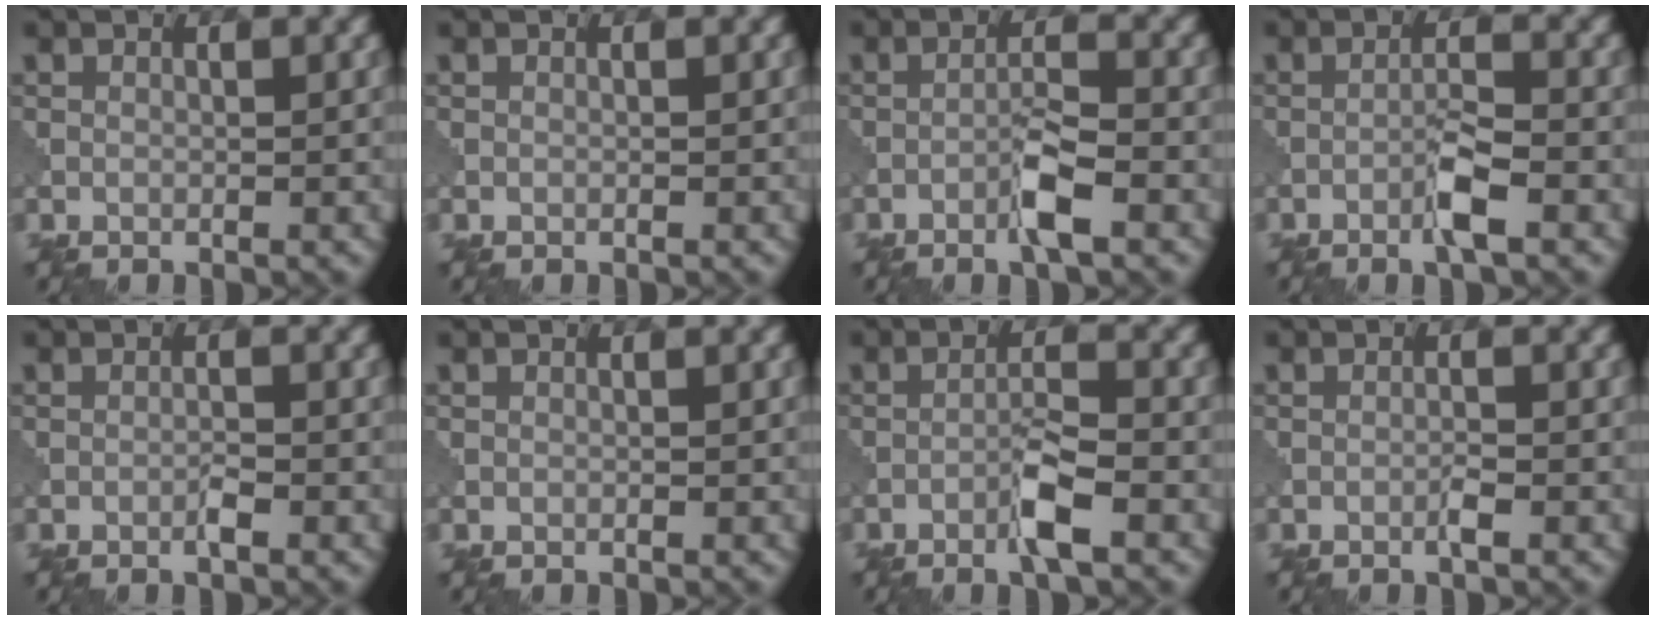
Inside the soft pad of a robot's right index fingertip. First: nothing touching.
{"total": 0.0}
{"total": 3.5, "force": [-1.8, 0.4, 2.9], "torque": [-0.053, 0.007, -0.038]}
{"total": 3.1, "force": [-1.6, 0.3, 2.6], "torque": [-0.048, 0.007, -0.033]}
{"total": 1.1, "force": [-0.6, 0.1, 0.9], "torque": [-0.016, 0.002, -0.013]}
{"total": 0.0}
{"total": 3.5, "force": [-1.9, 0.4, 2.9], "torque": [-0.054, 0.008, -0.039]}
{"total": 1.1, "force": [-0.5, 0.0, 0.9], "torque": [-0.016, 0.002, -0.013]}